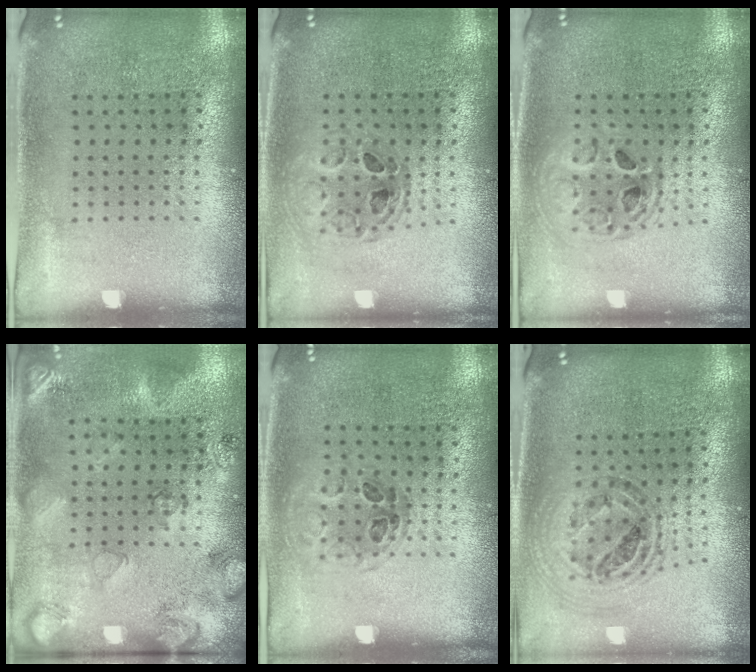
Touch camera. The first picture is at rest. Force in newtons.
{"total": 0.8, "press": 0.8, "slide": 0.1}
{"total": 1.4, "press": 1.2, "slide": 0.7}
{"total": 2.6, "press": 1.8, "slide": 1.9}
{"total": 1.0, "press": 0.7, "slide": 0.6}
{"total": 1.0, "press": 1.0, "slide": 0.1}